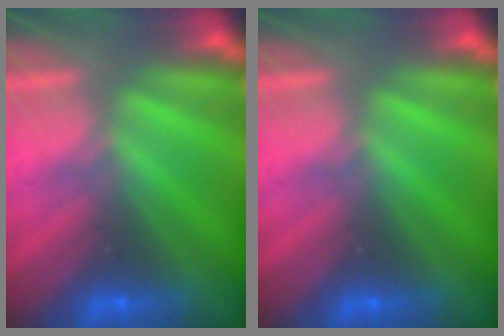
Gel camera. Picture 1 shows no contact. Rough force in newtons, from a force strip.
{"total": 0.0}